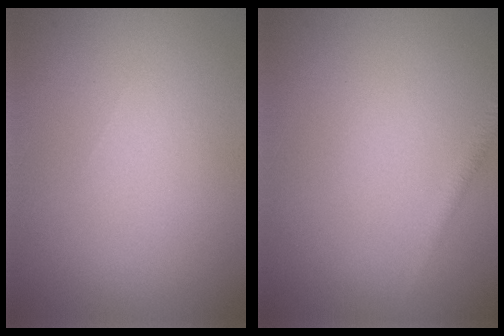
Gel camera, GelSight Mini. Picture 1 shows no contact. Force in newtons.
{"total": 1.2, "press": 1.2, "slide": 0.0}